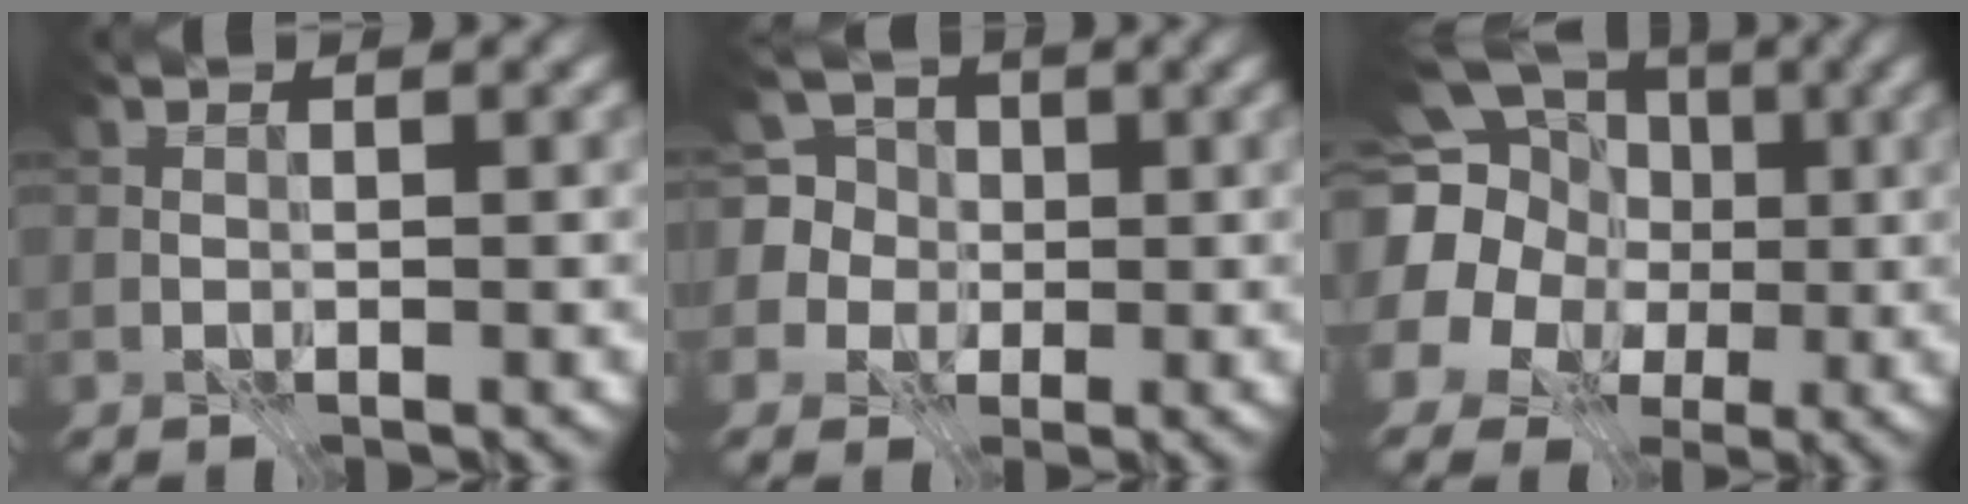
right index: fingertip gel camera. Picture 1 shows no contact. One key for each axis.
{"total": 7.2, "fx": 1.3, "fy": 6.6, "fz": 2.3, "tx": -0.060, "ty": 0.032, "tz": 0.004}
{"total": 18.8, "fx": 2.7, "fy": 17.1, "fz": 7.4, "tx": -0.191, "ty": 0.012, "tz": 0.003}